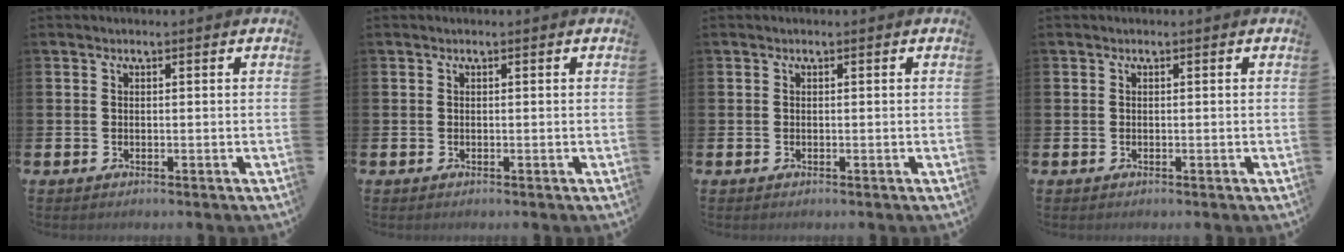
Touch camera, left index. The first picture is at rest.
{"total": 0.0}
{"total": 0.0}
{"total": 0.0}